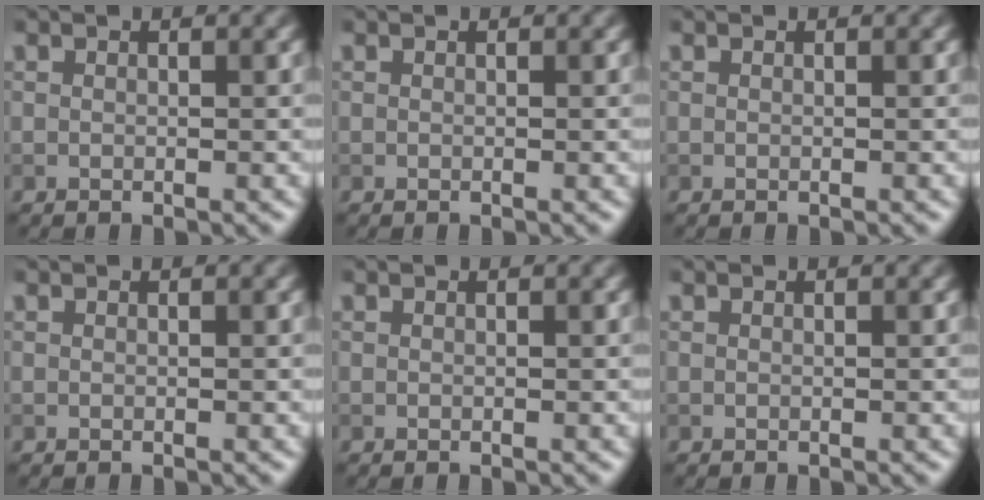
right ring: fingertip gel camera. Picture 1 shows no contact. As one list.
[{"total": 0.0}, {"total": 0.0}, {"total": 0.0}, {"total": 0.0}, {"total": 0.0}]